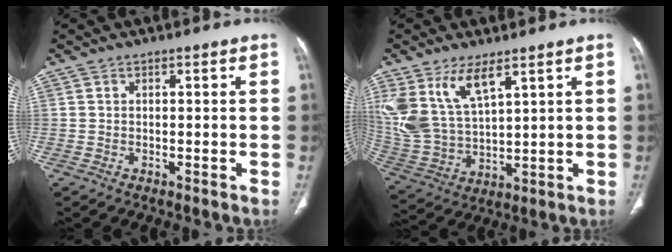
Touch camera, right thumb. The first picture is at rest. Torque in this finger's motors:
{"motor_torque": [0.10, 0.62, 0.98, 1.09, 0.41]}